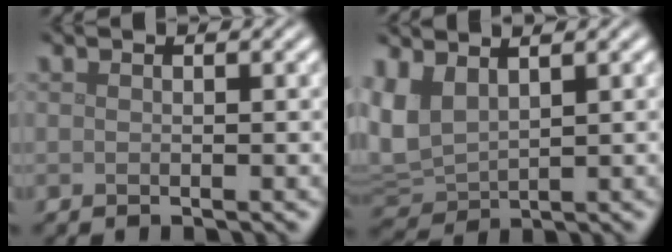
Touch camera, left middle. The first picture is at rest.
{"total": 4.5, "force": [2.0, 2.6, 3.1], "torque": [-0.084, 0.003, 0.044]}